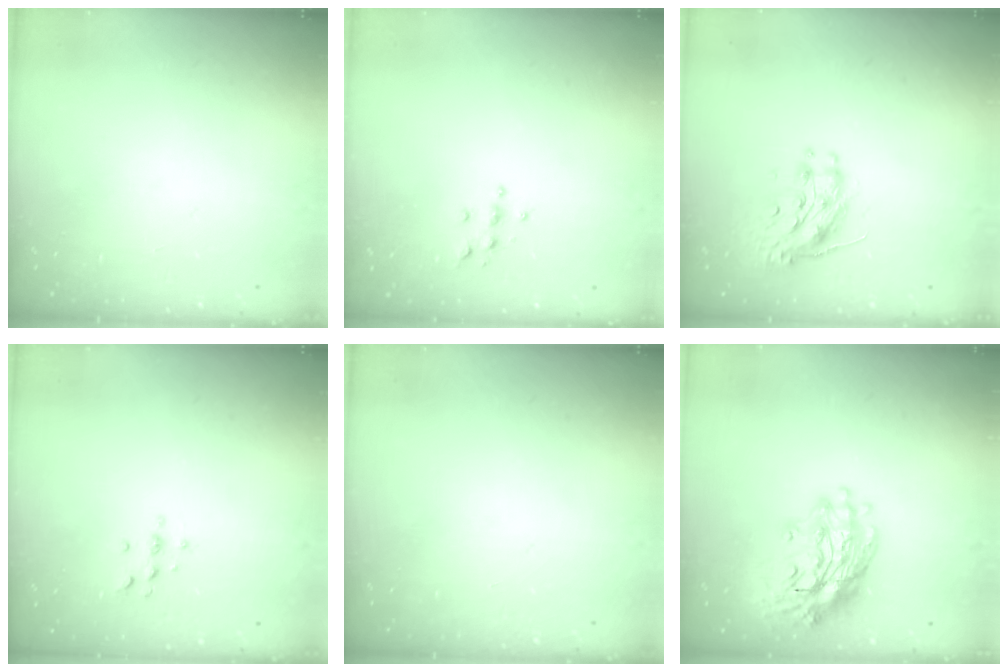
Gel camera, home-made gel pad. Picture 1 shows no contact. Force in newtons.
{"total": 3.7, "press": 3.7, "slide": 0.4}
{"total": 10.2, "press": 10.2, "slide": 0.8}
{"total": 4.8, "press": 4.7, "slide": 0.6}
{"total": 0.0}
{"total": 18.1, "press": 17.6, "slide": 4.0}